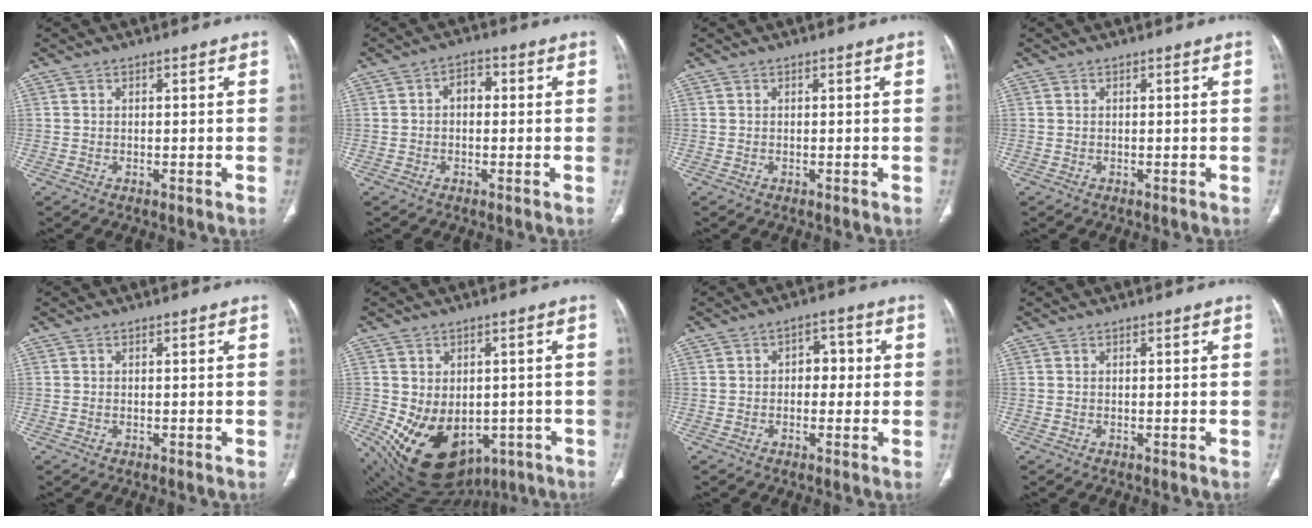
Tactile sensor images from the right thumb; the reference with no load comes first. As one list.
[{"total": 3.4, "force": [0.1, 2.4, 2.4], "torque": [-0.028, 0.015, -0.006]}, {"total": 0.0}, {"total": 0.0}, {"total": 0.0}, {"total": 17.2, "force": [-4.9, 12.2, 11.1], "torque": [-0.177, -0.003, -0.040]}, {"total": 4.7, "force": [0.1, 3.3, 3.4], "torque": [-0.020, 0.014, -0.004]}, {"total": 0.0}]